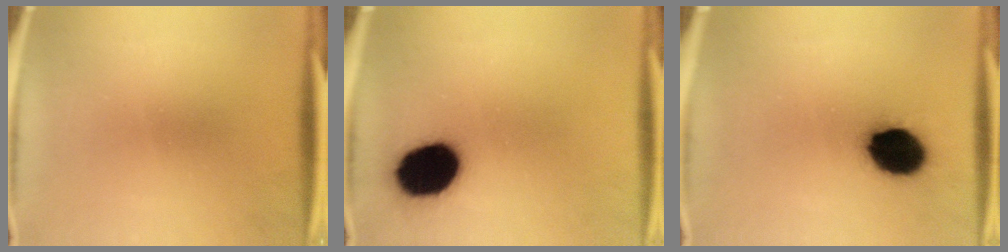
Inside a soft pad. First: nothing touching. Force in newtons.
{"total": 17.0}
{"total": 12.6}